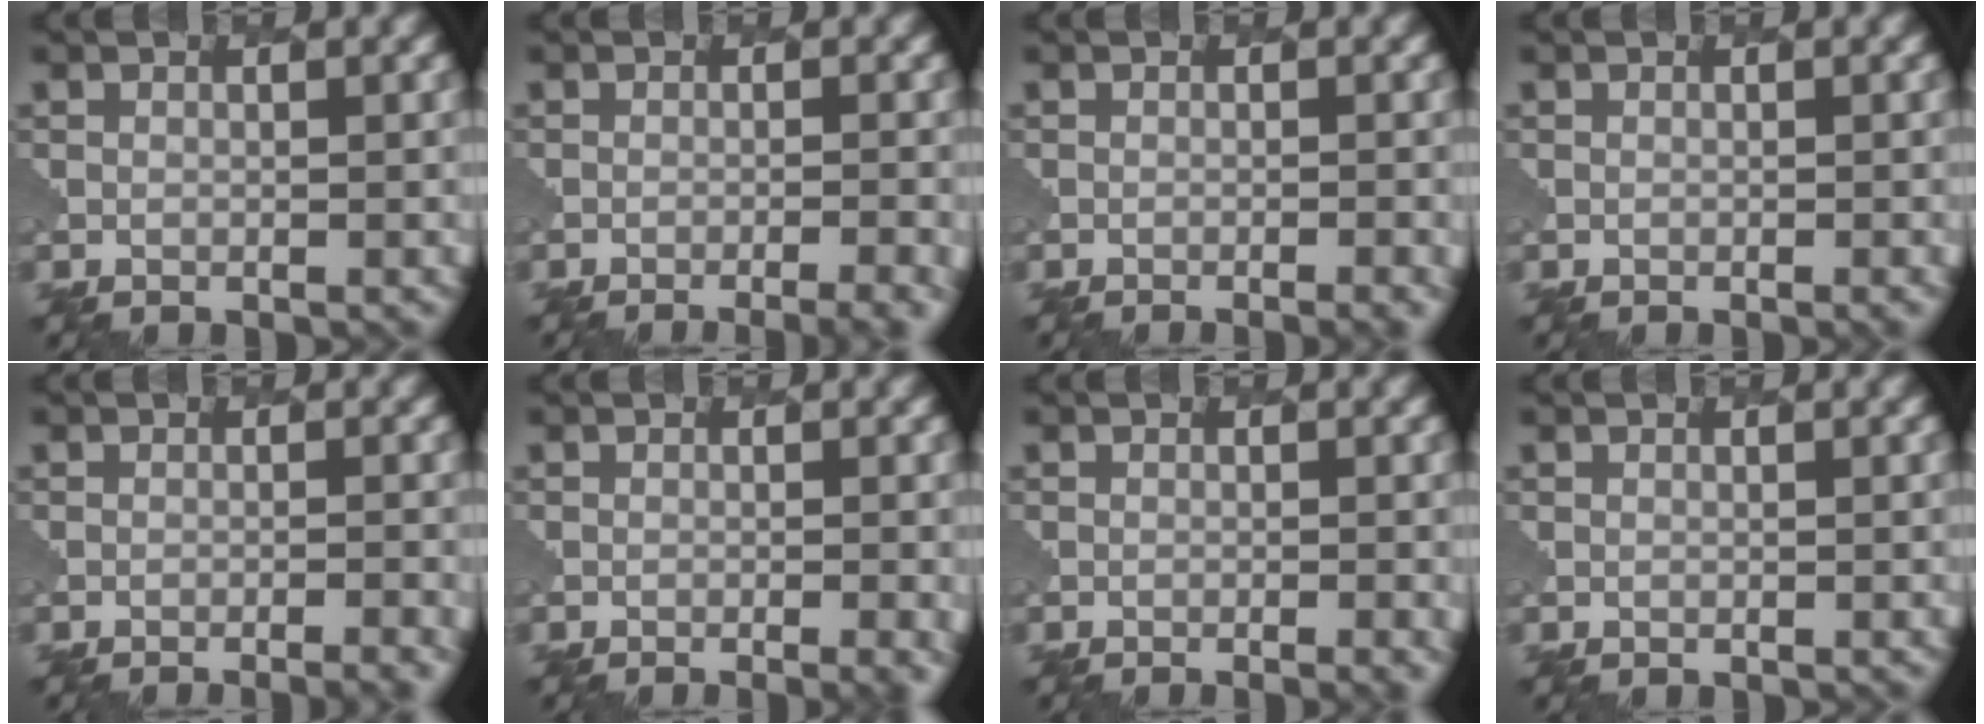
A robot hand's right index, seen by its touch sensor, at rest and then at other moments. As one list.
[{"total": 5.0, "force": [-3.1, 1.7, 3.6], "torque": [-0.027, 0.006, -0.032]}, {"total": 2.2, "force": [-1.1, 0.7, 1.8], "torque": [-0.008, 0.012, -0.012]}, {"total": 0.7, "force": [-0.2, 0.2, 0.6], "torque": [-0.002, 0.001, 0.001]}, {"total": 3.1, "force": [-1.9, 0.9, 2.3], "torque": [-0.018, 0.012, -0.023]}, {"total": 3.3, "force": [-1.1, 1.2, 2.9], "torque": [-0.018, 0.008, -0.006]}, {"total": 2.1, "force": [-0.8, 0.8, 1.8], "torque": [-0.009, 0.007, -0.007]}, {"total": 0.0}]